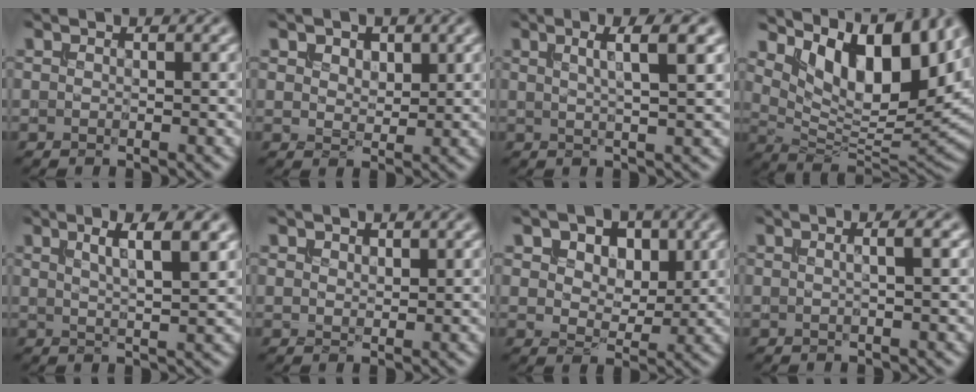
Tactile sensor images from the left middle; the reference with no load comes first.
{"total": 2.8, "force": [1.7, 1.8, 1.3], "torque": [-0.021, 0.001, 0.022]}
{"total": 3.8, "force": [1.5, 0.9, 3.3], "torque": [-0.032, 0.006, 0.020]}
{"total": 11.0, "force": [5.7, 4.7, 8.1], "torque": [-0.124, -0.006, 0.105]}
{"total": 4.6, "force": [2.0, 1.2, 3.9], "torque": [-0.045, 0.001, 0.031]}
{"total": 1.1, "force": [0.8, 0.6, 0.2], "torque": [-0.001, -0.003, 0.016]}
{"total": 6.9, "force": [3.5, 4.5, 3.9], "torque": [-0.068, 0.001, 0.047]}
{"total": 1.9, "force": [0.5, 0.8, 1.6], "torque": [-0.003, 0.000, -0.011]}